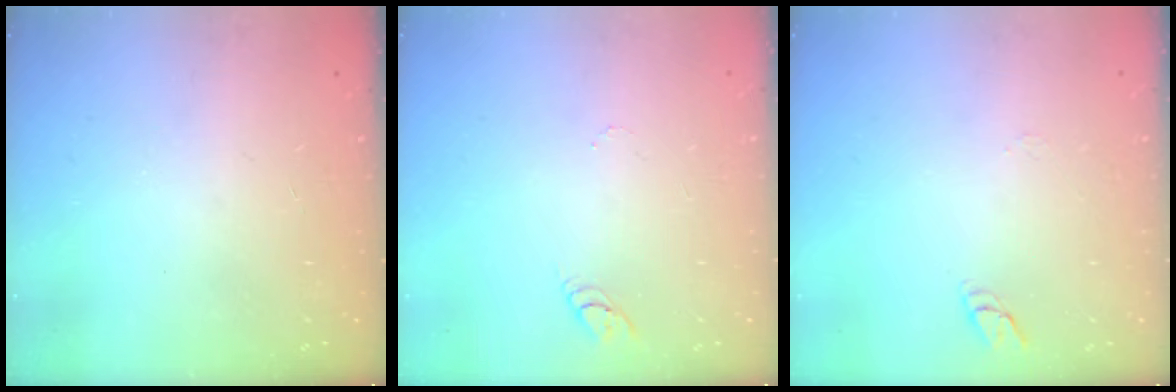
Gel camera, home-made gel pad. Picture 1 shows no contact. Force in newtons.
{"total": 3.2, "press": 3.2, "slide": 0.3}
{"total": 6.6, "press": 6.6, "slide": 0.5}